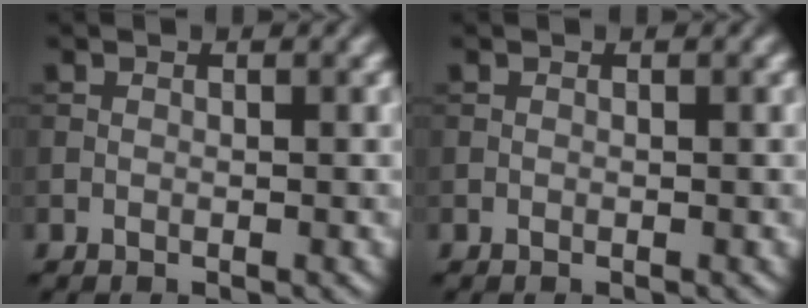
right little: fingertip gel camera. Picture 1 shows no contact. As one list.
[{"total": 0.0}]